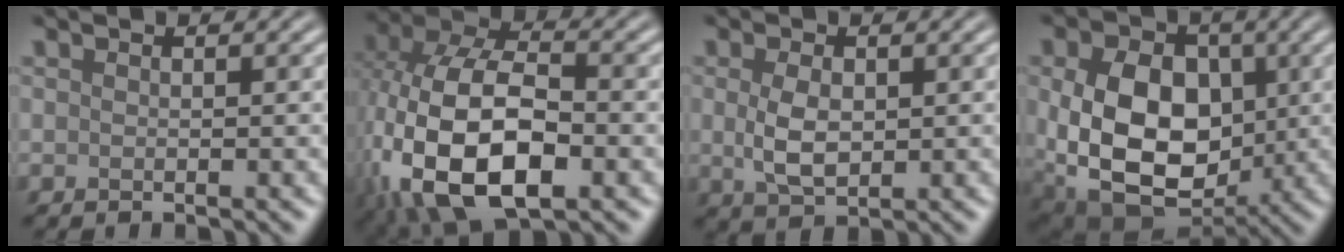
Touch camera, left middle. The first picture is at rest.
{"total": 14.6, "force": [-3.7, 8.5, 11.3], "torque": [-0.236, -0.015, -0.059]}
{"total": 3.3, "force": [0.2, 2.0, 2.6], "torque": [-0.062, 0.000, 0.007]}
{"total": 13.4, "force": [-0.2, 9.5, 9.4], "torque": [-0.167, -0.014, 0.006]}